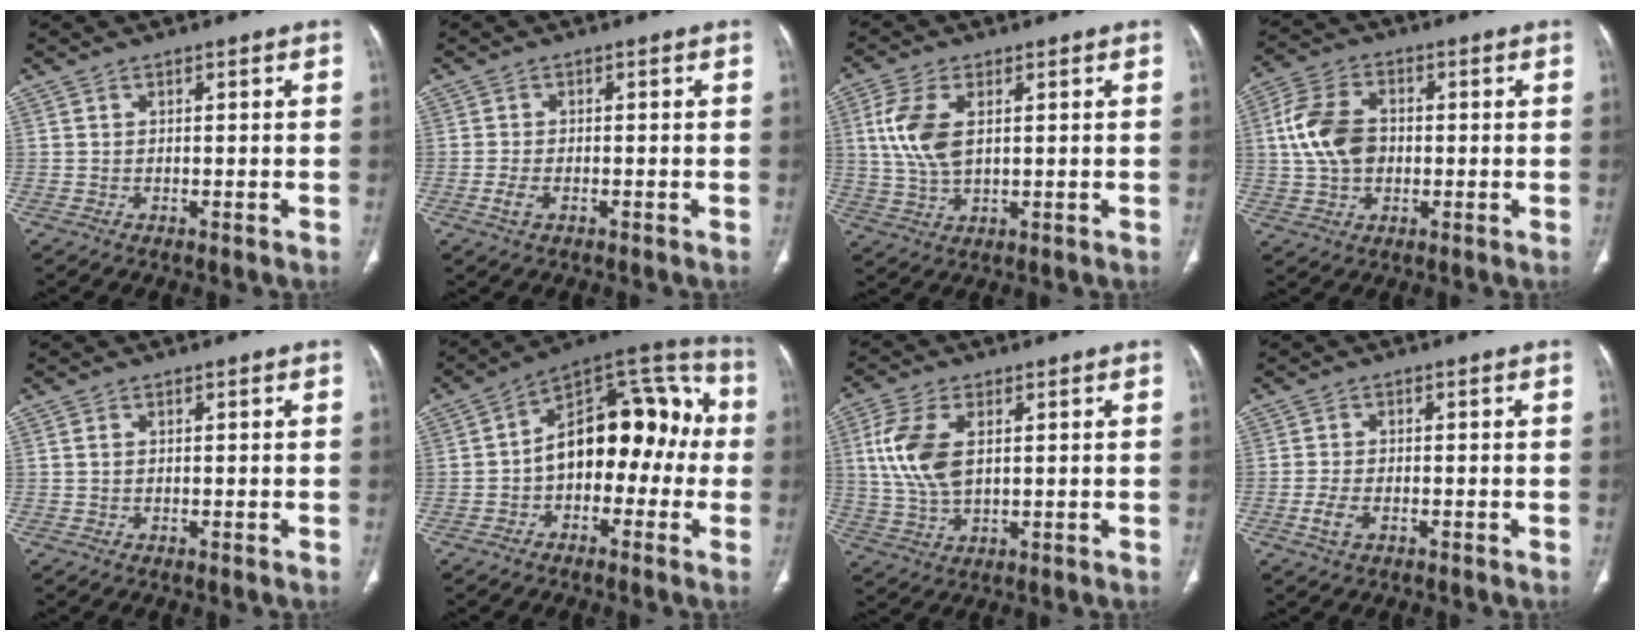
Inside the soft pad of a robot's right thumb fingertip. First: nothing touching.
{"total": 2.4, "force": [-1.0, 1.4, 1.8], "torque": [-0.041, 0.003, -0.019]}
{"total": 9.1, "force": [2.0, 4.8, 7.4], "torque": [-0.169, -0.002, 0.043]}
{"total": 11.1, "force": [0.5, 7.7, 7.9], "torque": [-0.150, 0.014, 0.007]}
{"total": 0.7, "force": [0.1, 0.5, 0.6], "torque": [-0.014, 0.003, 0.004]}
{"total": 18.2, "force": [-1.4, 11.1, 14.3], "torque": [-0.160, 0.062, -0.035]}
{"total": 10.7, "force": [2.2, 5.8, 8.6], "torque": [-0.192, -0.003, 0.046]}
{"total": 3.3, "force": [-1.3, 1.8, 2.4], "torque": [-0.055, 0.004, -0.025]}